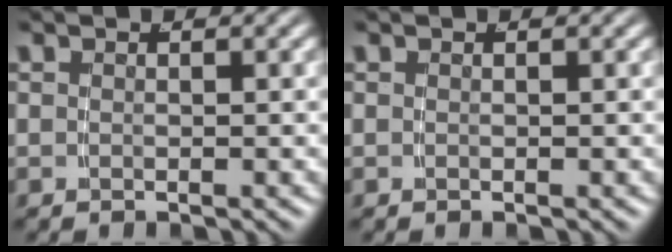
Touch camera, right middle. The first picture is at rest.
{"total": 0.0}